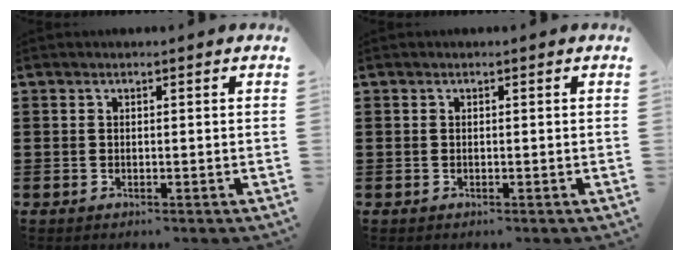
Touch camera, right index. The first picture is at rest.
{"total": 0.0}